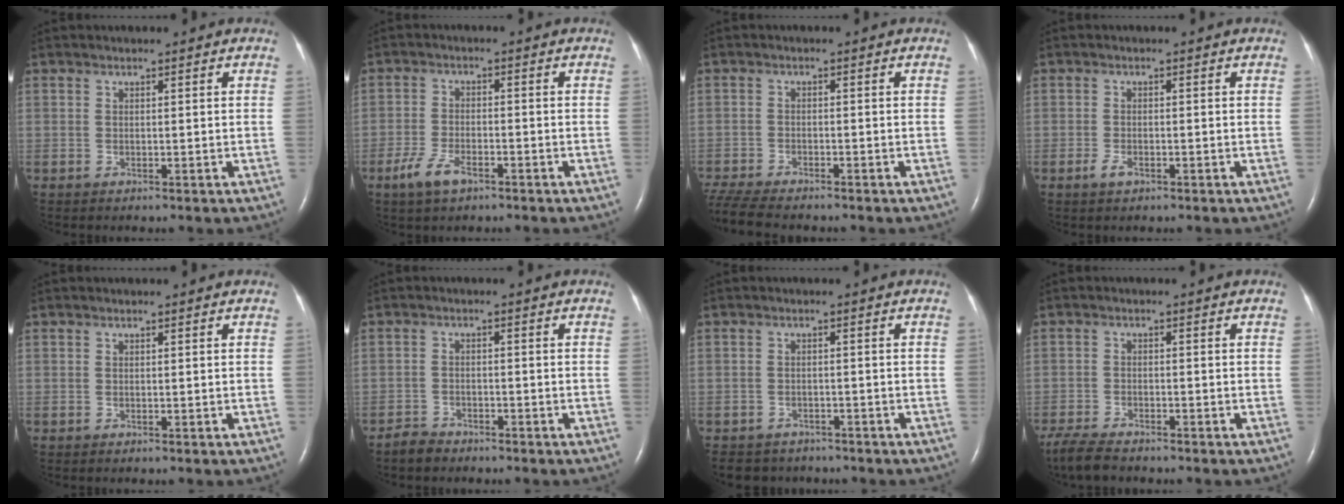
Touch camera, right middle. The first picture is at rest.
{"total": 4.9, "force": [-3.1, 1.8, 3.3], "torque": [-0.079, -0.004, -0.057]}
{"total": 8.7, "force": [-7.7, 1.4, 3.8], "torque": [-0.072, -0.015, -0.131]}
{"total": 1.8, "force": [-1.0, 0.7, 1.2], "torque": [-0.031, -0.001, -0.018]}
{"total": 0.0}
{"total": 1.8, "force": [-1.6, 0.8, 0.3], "torque": [-0.010, 0.000, -0.029]}
{"total": 5.6, "force": [-4.9, 2.7, 0.4], "torque": [-0.003, 0.000, -0.068]}
{"total": 6.0, "force": [-5.2, 1.3, 2.7], "torque": [-0.051, -0.017, -0.094]}